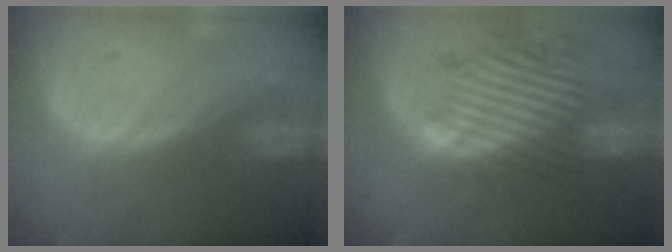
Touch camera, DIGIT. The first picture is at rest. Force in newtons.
{"total": 12.7, "press": 11.4, "slide": 5.6}